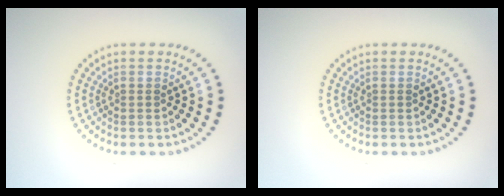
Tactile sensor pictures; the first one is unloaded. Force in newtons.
{"total": 0.0}